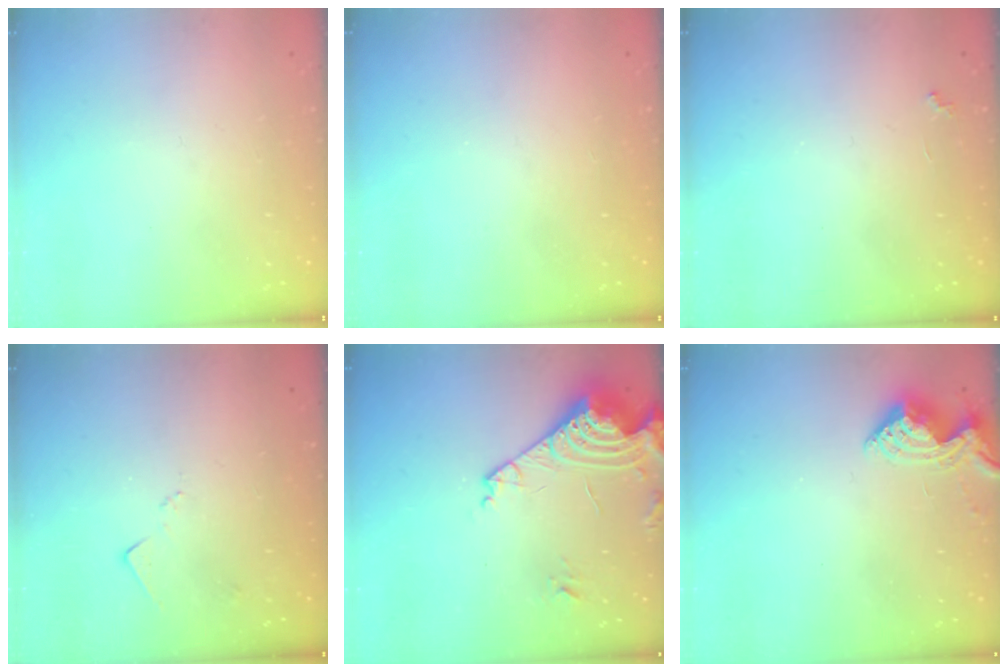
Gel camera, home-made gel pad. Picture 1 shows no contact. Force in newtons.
{"total": 4.3, "press": 4.3, "slide": 0.6}
{"total": 2.3, "press": 2.3, "slide": 0.4}
{"total": 5.4, "press": 5.3, "slide": 0.6}
{"total": 16.4, "press": 16.3, "slide": 1.9}
{"total": 10.1, "press": 10.1, "slide": 0.4}